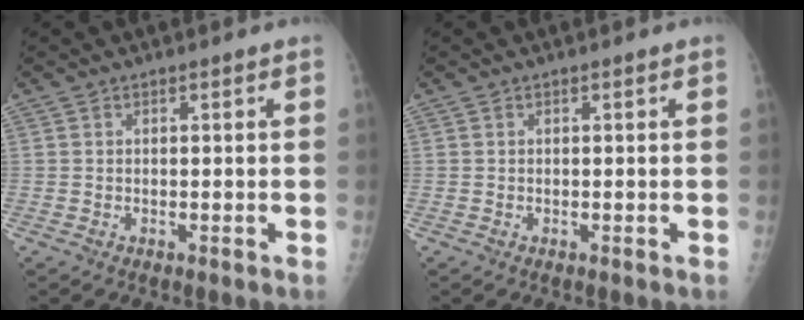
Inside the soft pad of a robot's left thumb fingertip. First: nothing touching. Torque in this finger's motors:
{"motor_torque": [-0.03, 0.02, -0.04, -0.03, 0.00]}